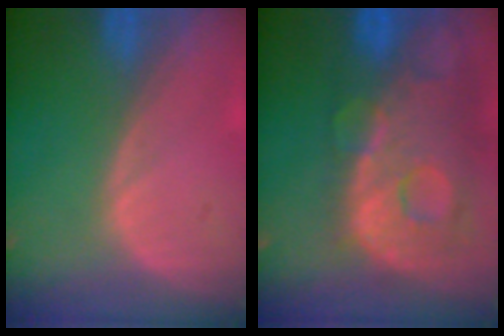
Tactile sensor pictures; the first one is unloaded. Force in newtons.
{"total": 13.7, "press": 11.2, "slide": 7.8}